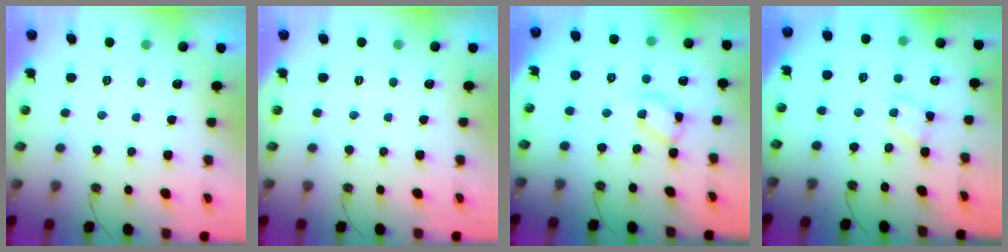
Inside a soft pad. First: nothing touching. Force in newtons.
{"total": 0.0}
{"total": 13.3, "press": 13.3, "slide": 1.0}
{"total": 2.7, "press": 2.7, "slide": 0.4}